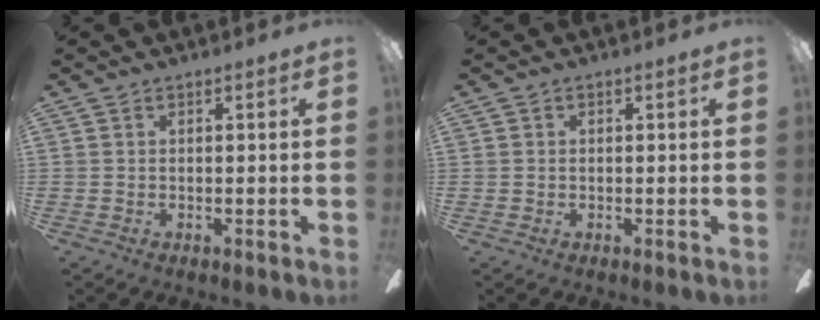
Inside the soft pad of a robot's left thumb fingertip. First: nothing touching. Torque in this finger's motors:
{"motor_torque": [0.00, 0.00, -0.23, 0.23, 0.00]}